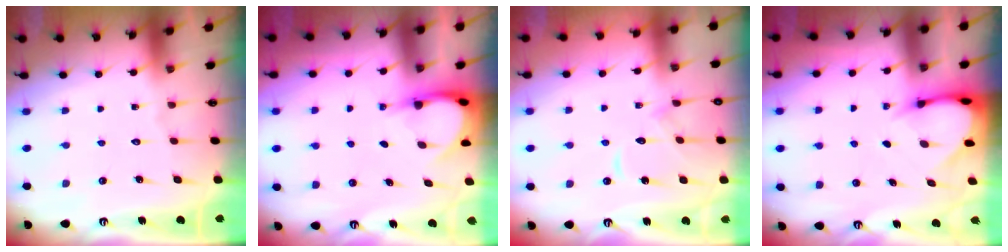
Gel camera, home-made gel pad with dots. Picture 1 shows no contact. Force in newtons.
{"total": 3.7, "press": 3.7, "slide": 0.4}
{"total": 9.4, "press": 9.4, "slide": 0.3}
{"total": 3.5, "press": 3.4, "slide": 0.2}